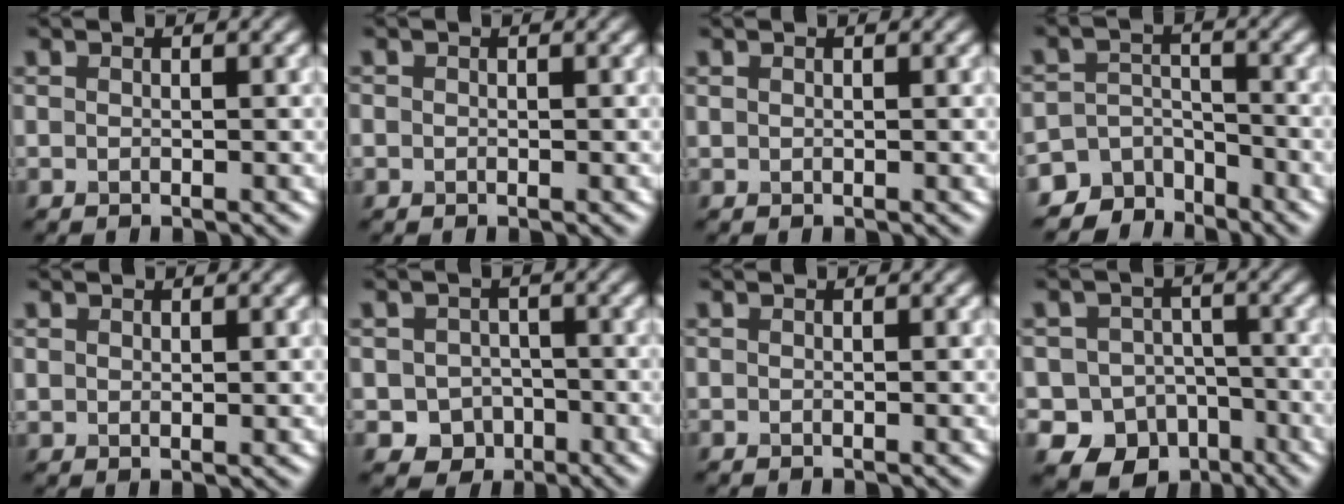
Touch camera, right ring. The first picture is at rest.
{"total": 0.7, "force": [0.0, 0.7, 0.0], "torque": [0.006, -0.006, -0.002]}
{"total": 0.0}
{"total": 5.4, "force": [-4.6, 2.9, 0.4], "torque": [0.010, -0.004, -0.073]}
{"total": 0.8, "force": [0.6, 0.4, 0.3], "torque": [-0.008, -0.003, 0.016]}
{"total": 3.0, "force": [-0.9, 2.7, 1.0], "torque": [-0.010, -0.004, -0.016]}
{"total": 0.0}
{"total": 10.4, "force": [-5.8, 8.2, 2.8], "torque": [-0.021, -0.028, -0.103]}